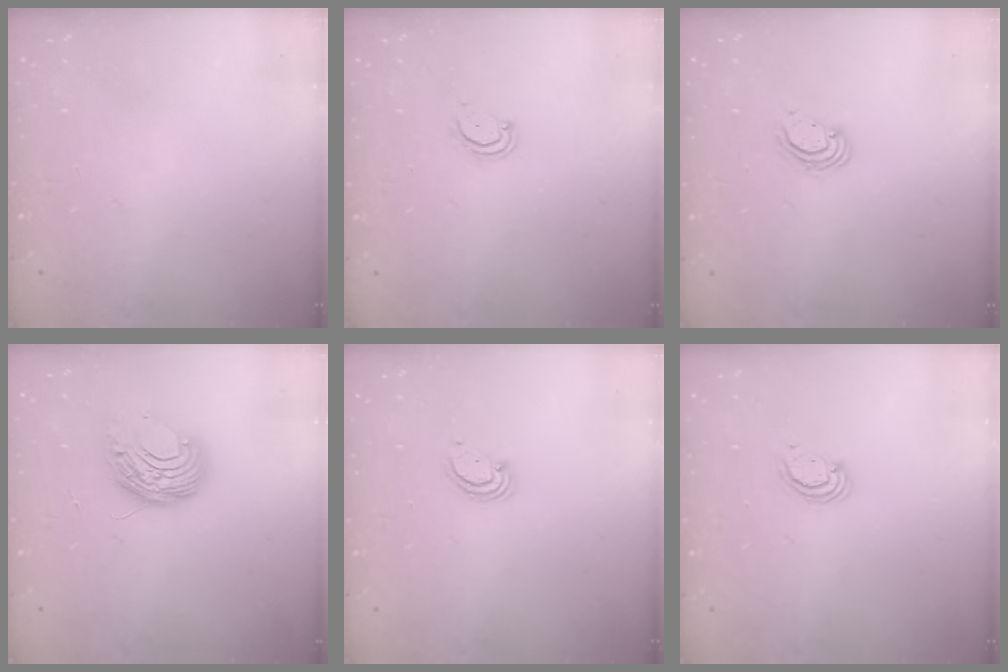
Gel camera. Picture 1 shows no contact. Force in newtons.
{"total": 3.3, "press": 3.3, "slide": 0.2}
{"total": 2.6, "press": 2.6, "slide": 0.1}
{"total": 9.0, "press": 8.9, "slide": 0.5}
{"total": 2.3, "press": 2.3, "slide": 0.2}
{"total": 2.5, "press": 2.5, "slide": 0.2}